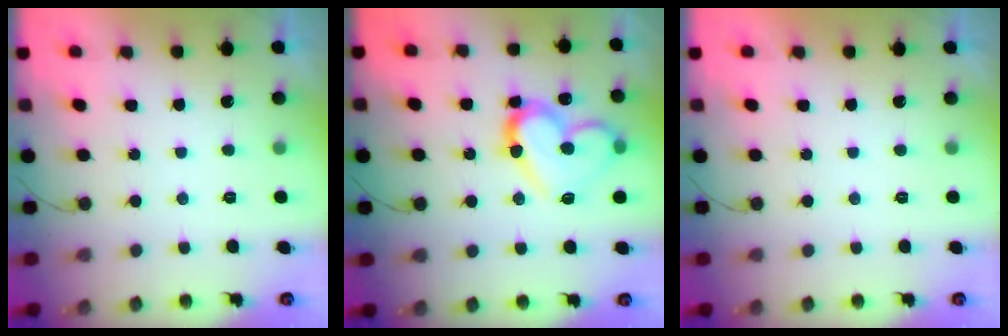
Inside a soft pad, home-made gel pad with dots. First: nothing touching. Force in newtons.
{"total": 15.6, "press": 15.5, "slide": 2.0}
{"total": 1.9, "press": 1.9, "slide": 0.0}